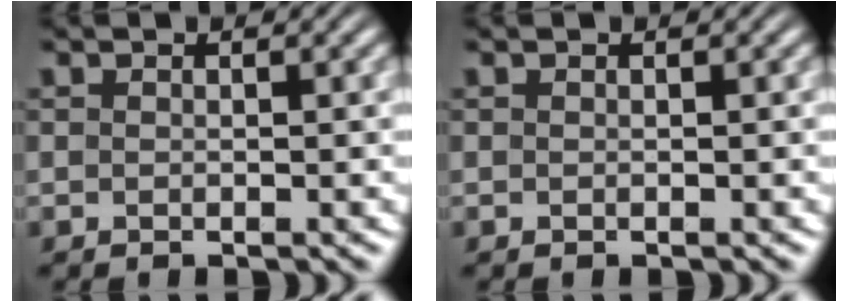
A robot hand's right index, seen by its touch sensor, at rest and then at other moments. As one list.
[{"total": 0.0}]